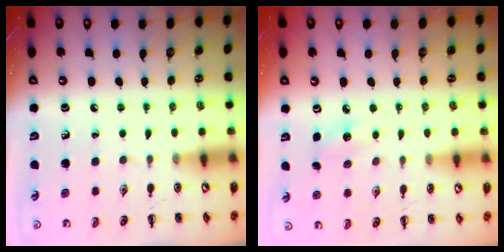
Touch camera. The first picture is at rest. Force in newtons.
{"total": 6.3, "press": 6.0, "slide": 1.9}